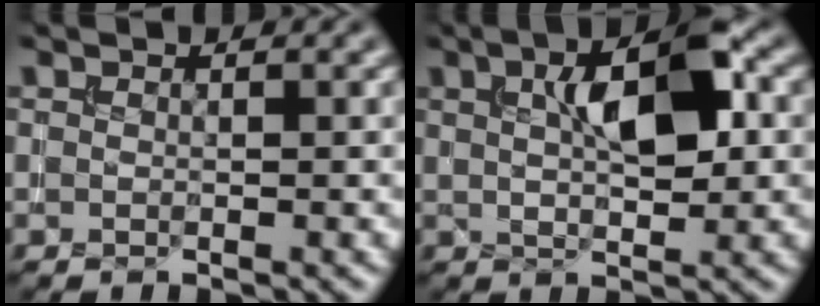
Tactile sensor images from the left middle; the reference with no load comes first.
{"total": 6.6, "force": [1.7, 2.6, 5.8], "torque": [-0.093, 0.009, 0.028]}